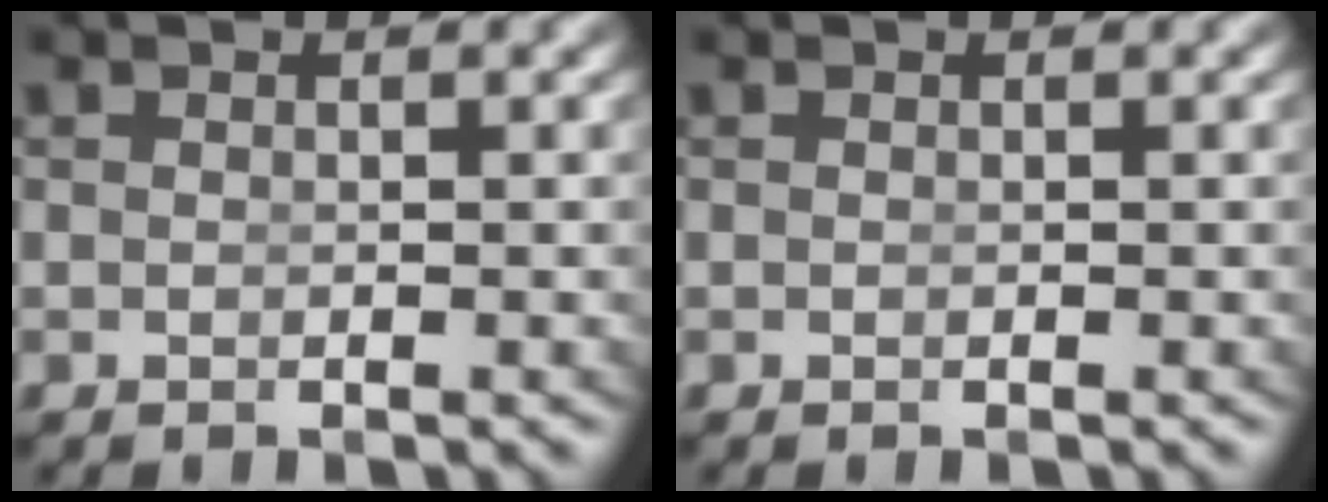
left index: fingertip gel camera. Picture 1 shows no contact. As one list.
[{"total": 0.0}]